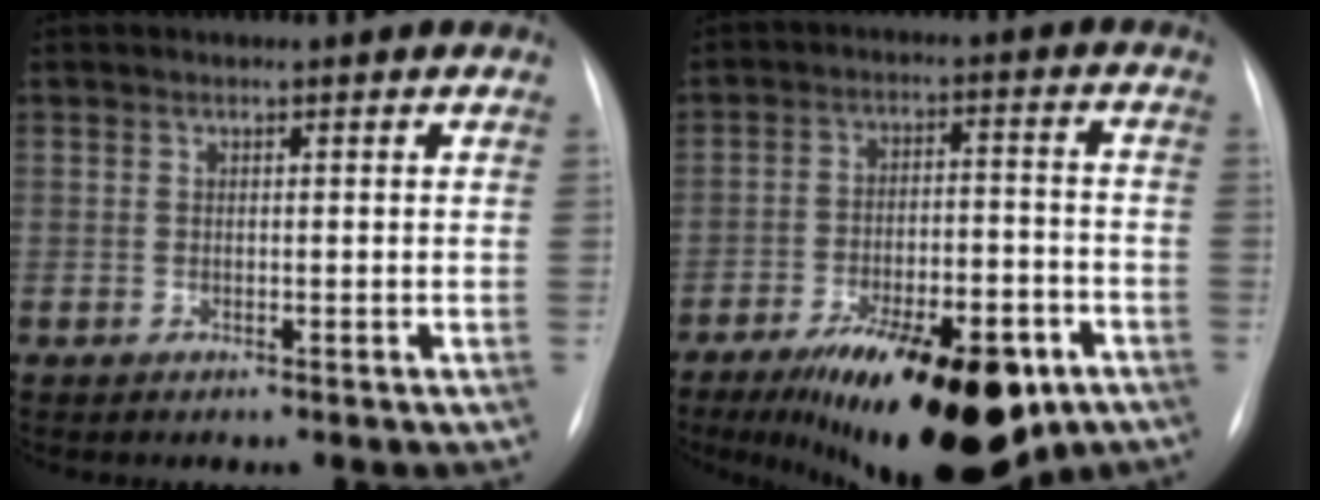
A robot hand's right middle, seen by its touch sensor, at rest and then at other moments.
{"total": 20.7, "force": [-12.4, 7.1, 14.9], "torque": [-0.182, 0.002, -0.185]}